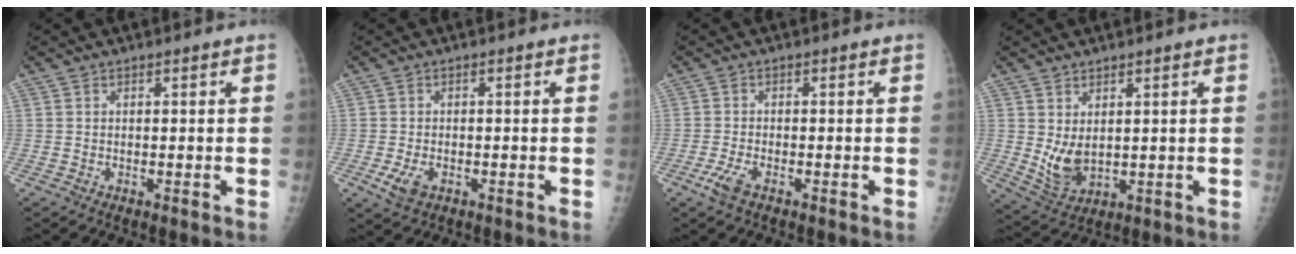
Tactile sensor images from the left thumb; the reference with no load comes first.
{"total": 3.7, "force": [-1.5, 2.2, 2.6], "torque": [-0.054, -0.001, -0.024]}
{"total": 3.3, "force": [-1.9, 1.1, 2.4], "torque": [-0.061, 0.005, -0.040]}
{"total": 6.1, "force": [1.1, 3.4, 4.8], "torque": [-0.079, -0.018, 0.039]}